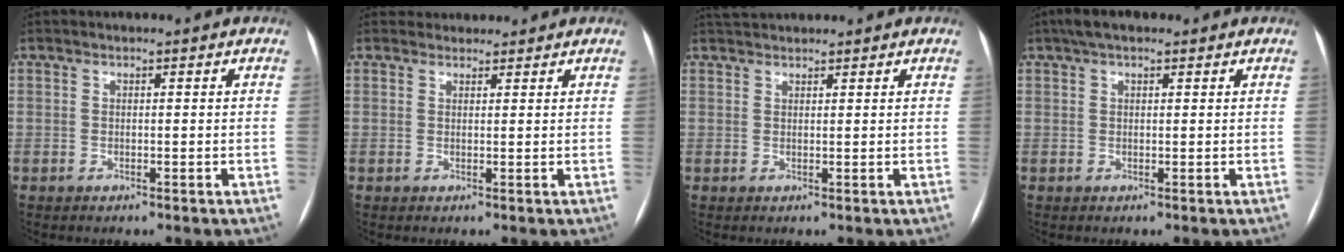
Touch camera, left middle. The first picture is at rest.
{"total": 2.7, "force": [2.5, 1.0, -0.3], "torque": [0.010, 0.020, 0.034]}
{"total": 3.1, "force": [3.0, 0.5, 0.7], "torque": [-0.011, 0.033, 0.054]}
{"total": 3.9, "force": [2.7, 1.4, 2.5], "torque": [-0.048, 0.031, 0.046]}